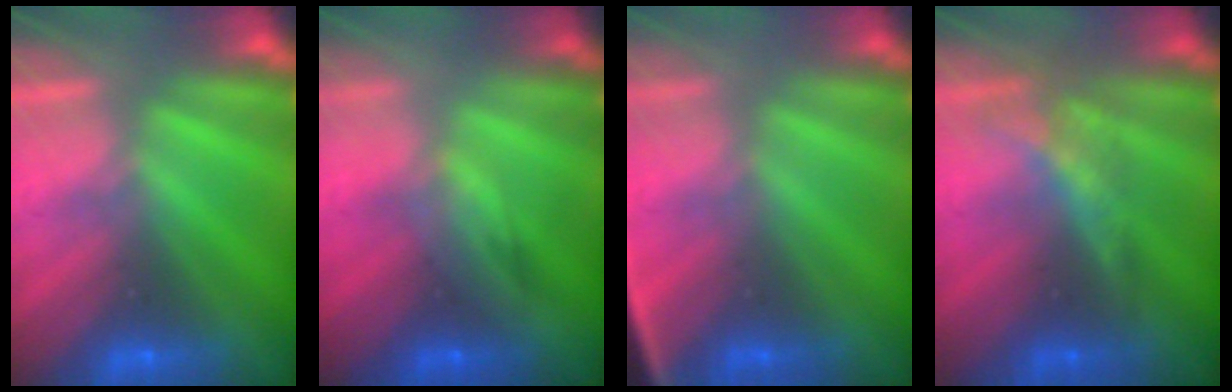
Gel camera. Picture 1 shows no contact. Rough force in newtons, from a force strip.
{"total": 1.6}
{"total": 2.7}
{"total": 1.8}